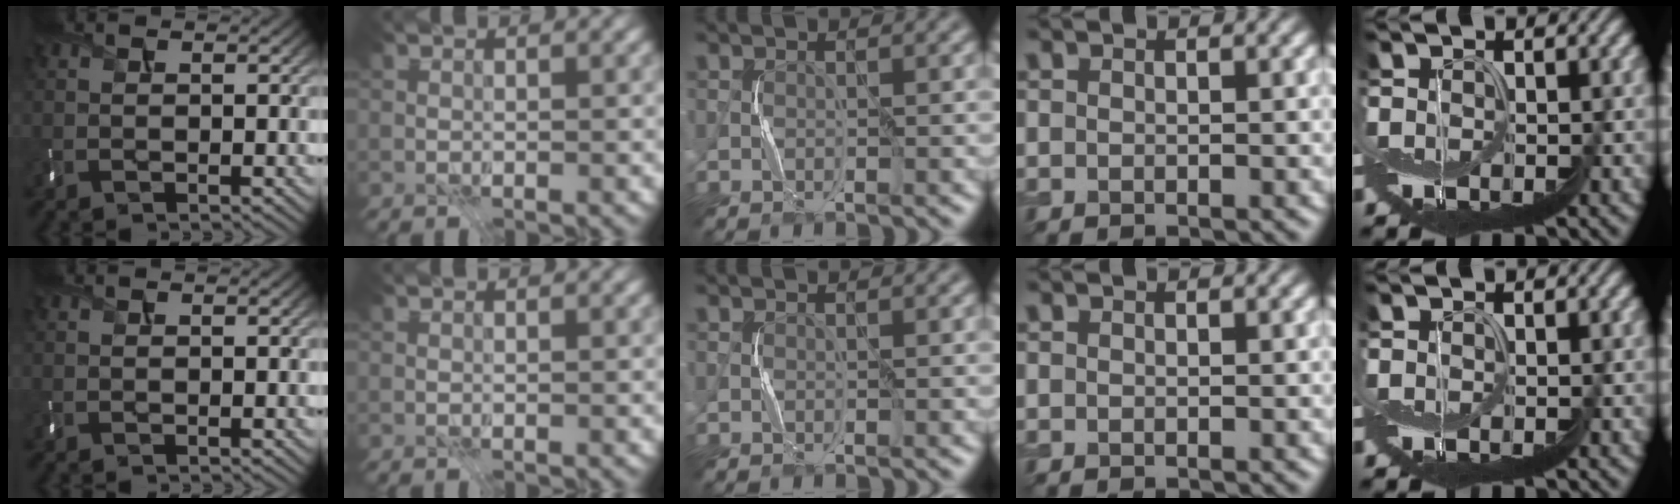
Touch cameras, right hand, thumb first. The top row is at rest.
{}